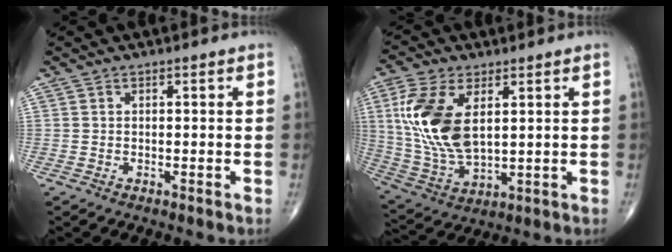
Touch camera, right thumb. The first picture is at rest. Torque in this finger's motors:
{"motor_torque": [1.37, 2.15, 1.58, 0.48, 0.57]}